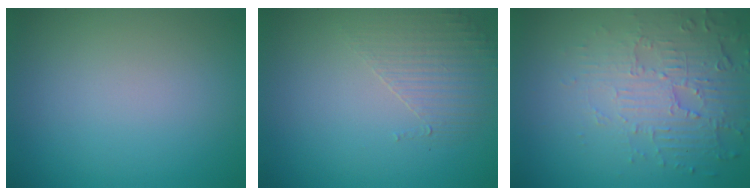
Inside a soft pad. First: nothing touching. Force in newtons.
{"total": 1.7, "press": 0.9, "slide": 1.4}
{"total": 5.5, "press": 3.6, "slide": 4.1}